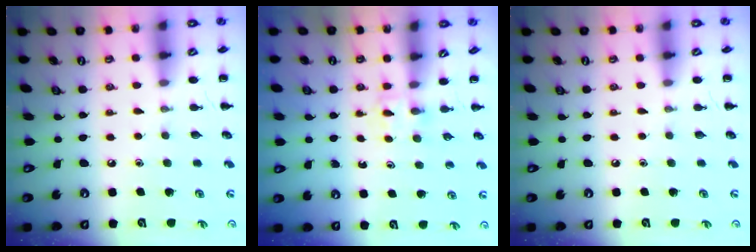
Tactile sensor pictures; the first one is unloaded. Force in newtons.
{"total": 2.3, "press": 2.1, "slide": 1.0}
{"total": 0.0}